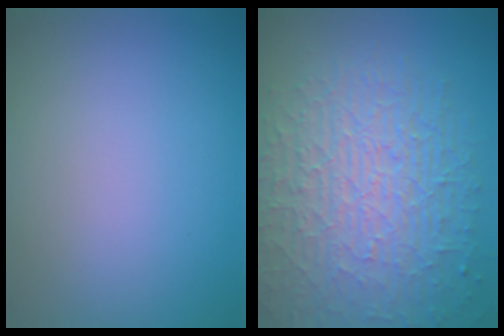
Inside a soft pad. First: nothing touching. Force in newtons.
{"total": 10.2, "press": 6.8, "slide": 7.6}